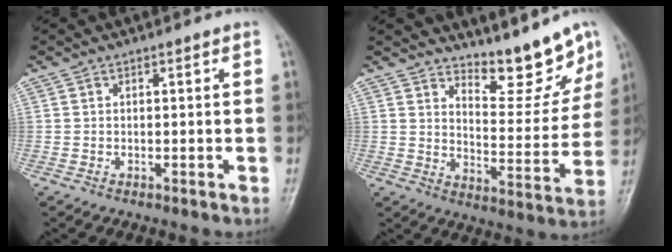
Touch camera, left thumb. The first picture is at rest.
{"total": 10.5, "force": [9.2, 2.9, 4.2], "torque": [-0.029, -0.073, 0.147]}